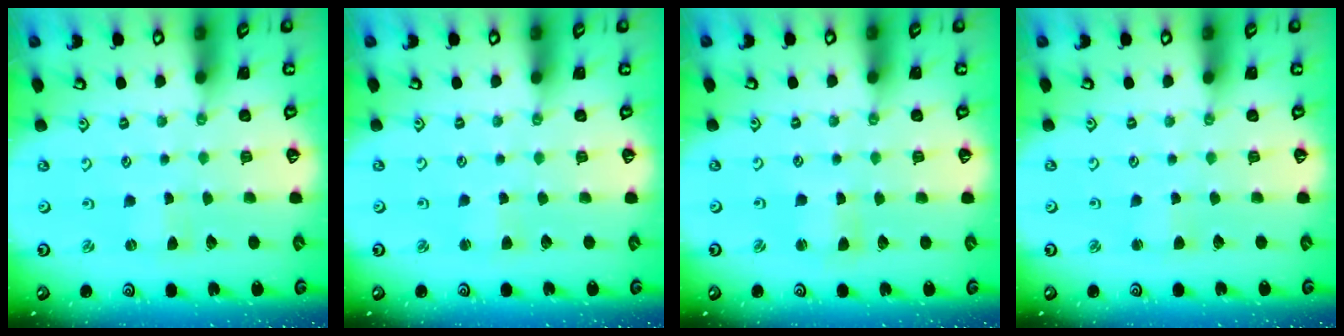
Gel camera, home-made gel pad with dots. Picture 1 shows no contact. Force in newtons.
{"total": 2.1, "press": 2.1, "slide": 0.3}
{"total": 1.7, "press": 1.6, "slide": 0.4}
{"total": 1.9, "press": 1.9, "slide": 0.2}